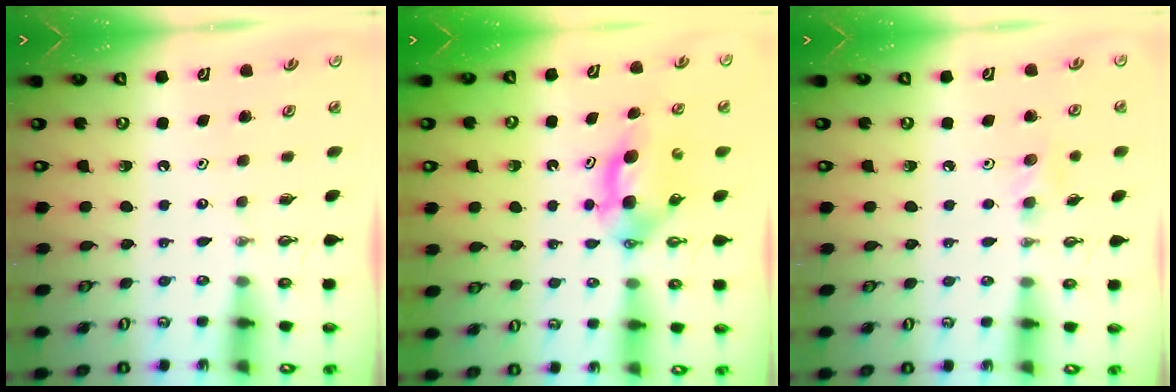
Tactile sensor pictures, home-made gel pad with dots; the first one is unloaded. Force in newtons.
{"total": 5.8, "press": 5.7, "slide": 1.2}
{"total": 8.3, "press": 7.1, "slide": 4.2}